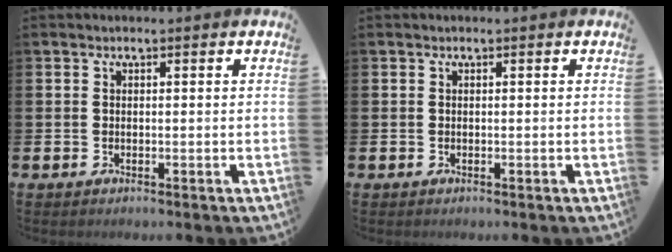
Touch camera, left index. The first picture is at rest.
{"total": 0.0}